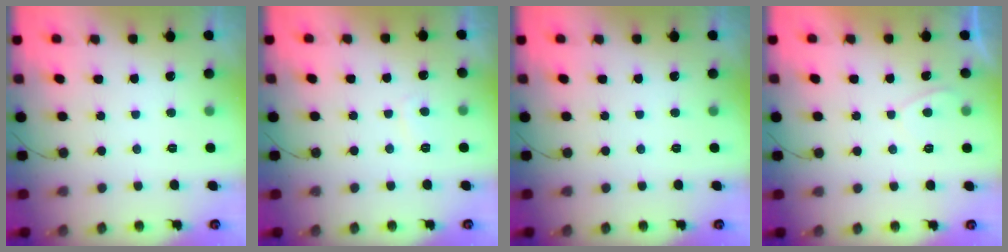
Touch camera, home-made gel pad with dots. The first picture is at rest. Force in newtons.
{"total": 1.2, "press": 1.1, "slide": 0.5}
{"total": 0.0}
{"total": 1.2, "press": 1.1, "slide": 0.5}